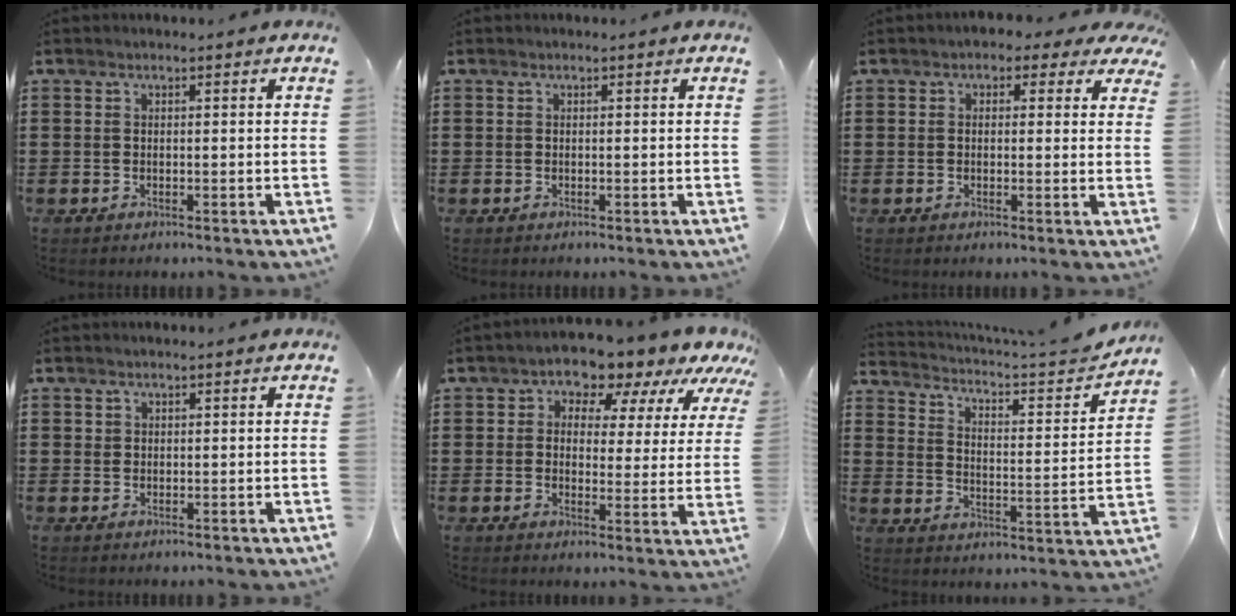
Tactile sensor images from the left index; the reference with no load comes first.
{"total": 0.0}
{"total": 1.8, "force": [0.6, 1.3, 1.0], "torque": [-0.017, 0.006, 0.007]}
{"total": 0.8, "force": [0.6, 0.5, 0.2], "torque": [-0.005, 0.002, 0.013]}
{"total": 6.6, "force": [5.5, 3.2, 1.6], "torque": [-0.044, -0.039, 0.090]}
{"total": 3.6, "force": [2.9, 0.4, 2.1], "torque": [-0.062, -0.028, 0.039]}